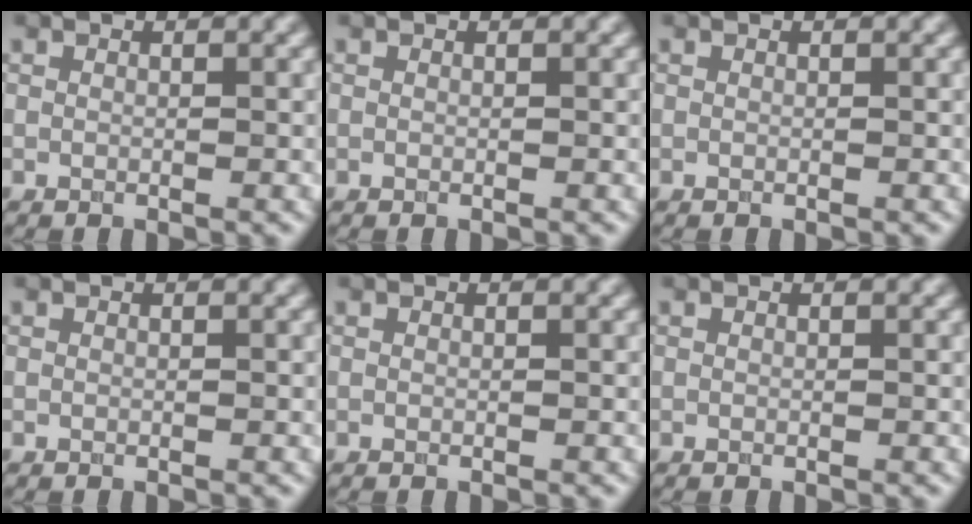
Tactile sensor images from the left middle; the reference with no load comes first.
{"total": 0.0}
{"total": 0.0}
{"total": 0.0}
{"total": 0.0}
{"total": 0.0}